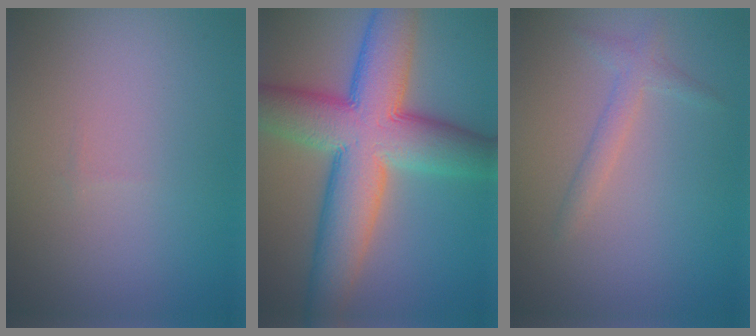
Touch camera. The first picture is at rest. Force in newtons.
{"total": 12.2, "press": 12.2, "slide": 0.4}
{"total": 1.6, "press": 1.6, "slide": 0.1}